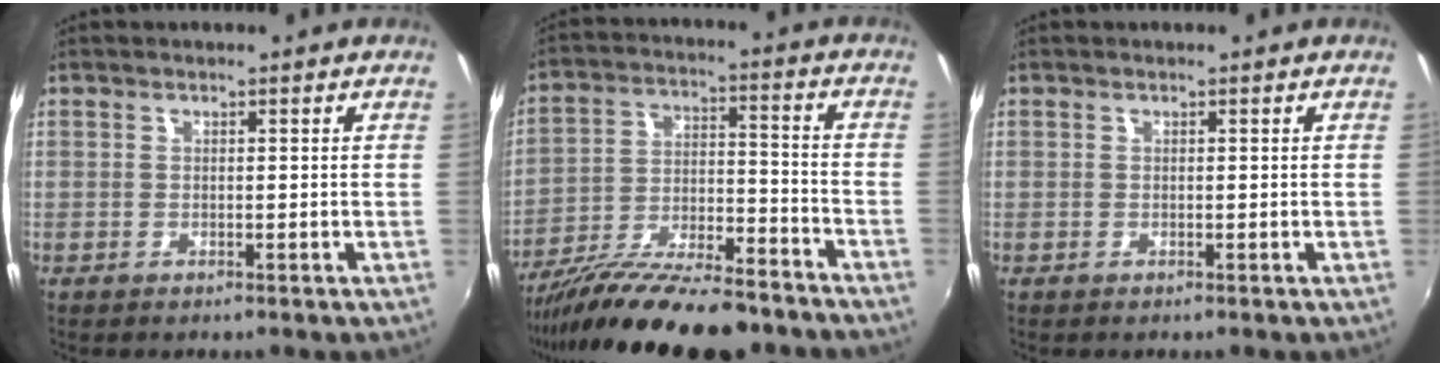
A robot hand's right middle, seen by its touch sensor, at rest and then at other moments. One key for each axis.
{"total": 19.8, "fx": -16.0, "fy": 4.6, "fz": 10.7, "tx": -0.194, "ty": -0.028, "tz": -0.253}
{"total": 0.0}